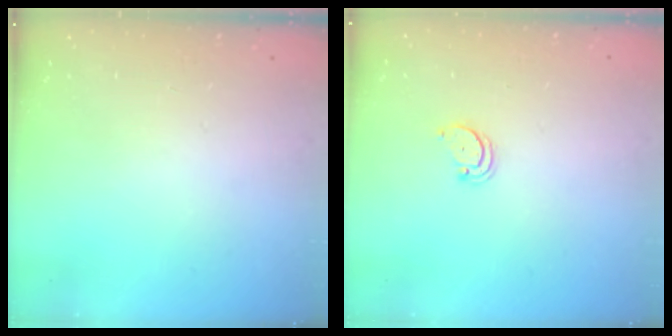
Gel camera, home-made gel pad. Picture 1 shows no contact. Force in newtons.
{"total": 2.5, "press": 2.5, "slide": 0.3}